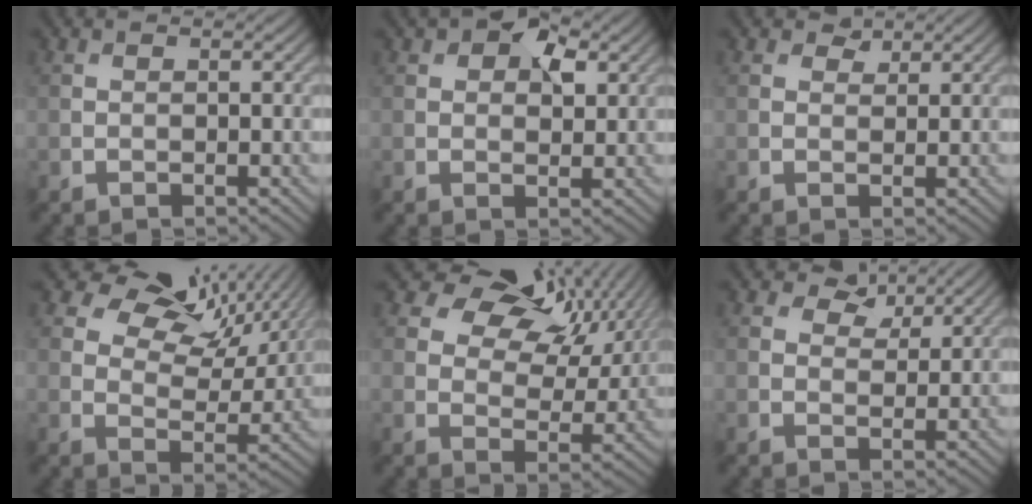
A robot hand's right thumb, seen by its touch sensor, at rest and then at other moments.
{"total": 5.3, "force": [2.5, 3.0, 3.6], "torque": [-0.048, 0.003, 0.035]}
{"total": 1.6, "force": [1.2, 0.9, 0.5], "torque": [-0.008, -0.003, 0.020]}
{"total": 11.7, "force": [7.0, 6.7, 6.6], "torque": [-0.109, 0.005, 0.098]}
{"total": 11.7, "force": [6.5, 7.0, 6.7], "torque": [-0.116, 0.009, 0.099]}
{"total": 3.9, "force": [2.7, 2.1, 1.9], "torque": [-0.032, -0.002, 0.044]}